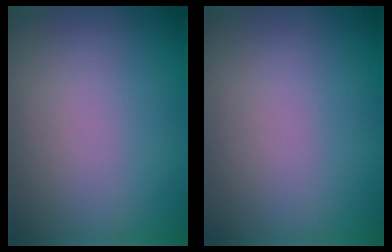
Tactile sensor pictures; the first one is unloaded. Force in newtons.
{"total": 0.0}